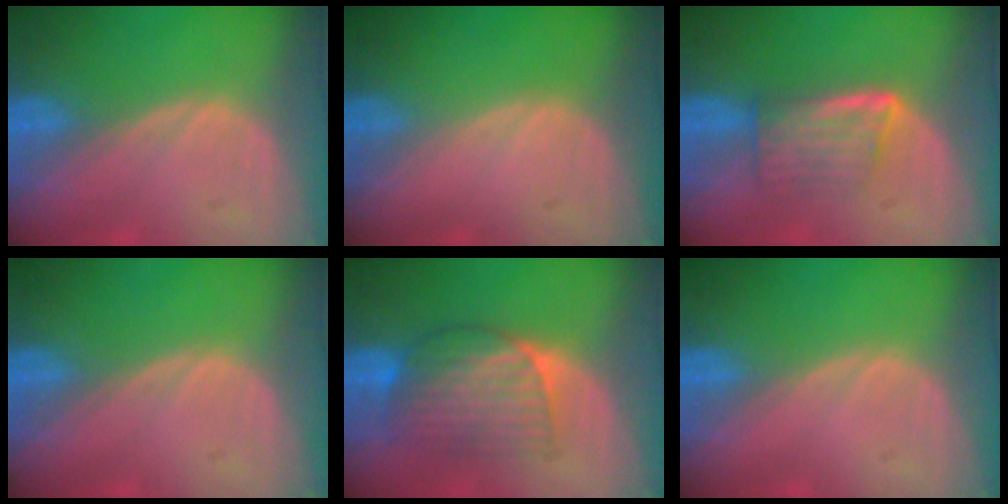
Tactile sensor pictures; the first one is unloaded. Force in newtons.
{"total": 0.0}
{"total": 5.8, "press": 5.0, "slide": 2.9}
{"total": 0.0}
{"total": 6.9, "press": 6.9, "slide": 0.4}
{"total": 0.0}